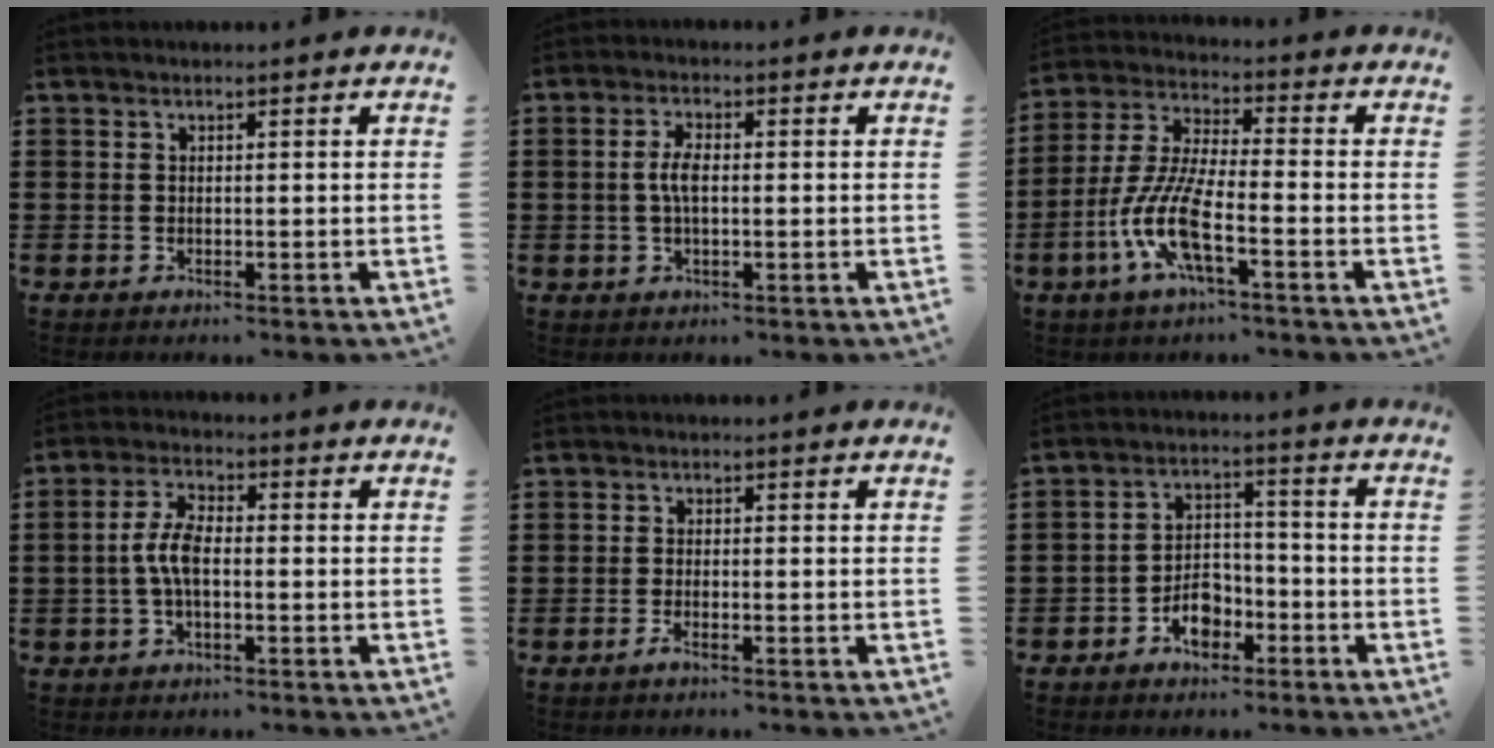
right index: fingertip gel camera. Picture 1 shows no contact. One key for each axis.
{"total": 3.6, "fx": -0.1, "fy": 1.3, "fz": 3.4, "tx": -0.071, "ty": 0.001, "tz": -0.006}
{"total": 9.6, "fx": -4.3, "fy": 2.0, "fz": 8.3, "tx": -0.206, "ty": -0.017, "tz": -0.090}
{"total": 5.5, "fx": -0.8, "fy": 2.3, "fz": 5.0, "tx": -0.118, "ty": -0.002, "tz": -0.023}
{"total": 1.2, "fx": -0.8, "fy": 0.1, "fz": 0.9, "tx": -0.023, "ty": -0.008, "tz": -0.015}
{"total": 5.4, "fx": -3.2, "fy": 3.4, "fz": 2.7, "tx": -0.038, "ty": 0.010, "tz": -0.060}